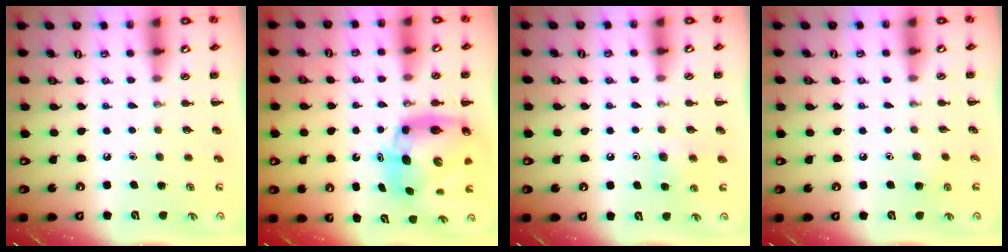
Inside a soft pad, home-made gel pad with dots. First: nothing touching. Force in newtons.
{"total": 11.1, "press": 10.6, "slide": 3.2}
{"total": 5.2, "press": 5.0, "slide": 1.3}
{"total": 2.4, "press": 2.3, "slide": 0.9}